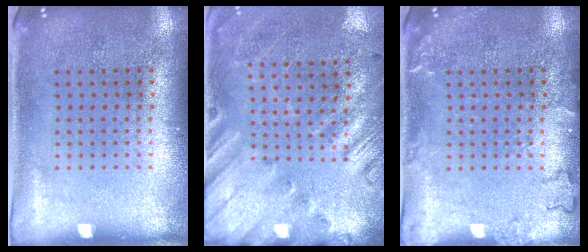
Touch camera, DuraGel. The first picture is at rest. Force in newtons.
{"total": 2.6, "press": 1.9, "slide": 1.7}
{"total": 1.7, "press": 1.6, "slide": 0.3}